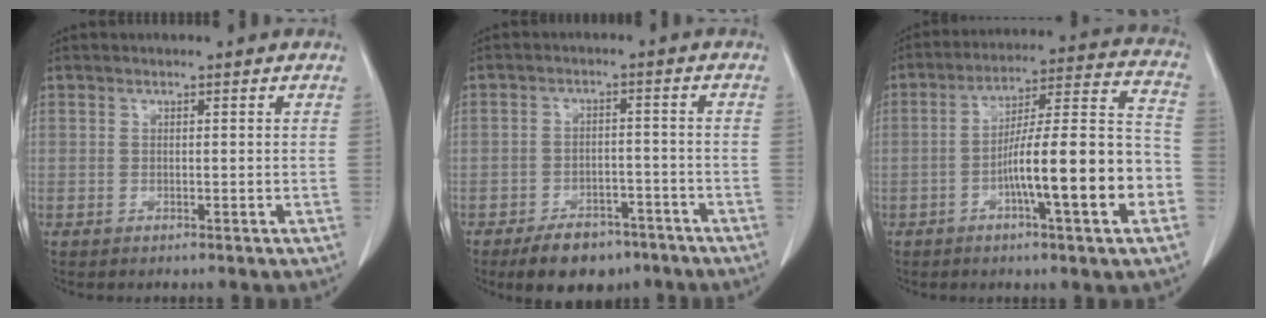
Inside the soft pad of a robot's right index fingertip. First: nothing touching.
{"total": 8.4, "force": [-6.3, 4.1, 3.7], "torque": [-0.059, 0.004, -0.097]}
{"total": 16.6, "force": [-5.2, 1.4, 15.7], "torque": [-0.242, 0.016, -0.080]}